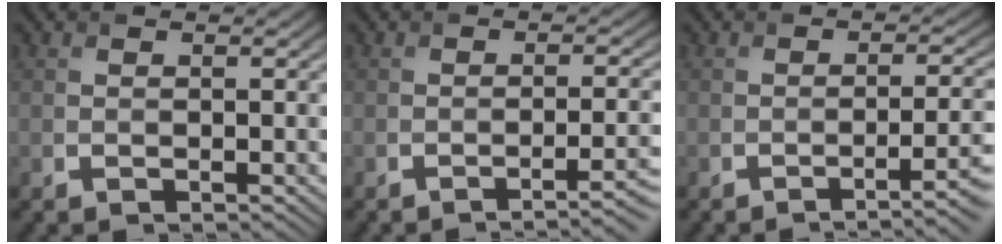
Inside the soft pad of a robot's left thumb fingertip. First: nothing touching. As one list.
[{"total": 4.2, "force": [-2.2, 1.1, 3.4], "torque": [-0.033, 0.003, -0.037]}, {"total": 5.7, "force": [-2.5, 1.7, 4.9], "torque": [-0.050, -0.002, -0.035]}]